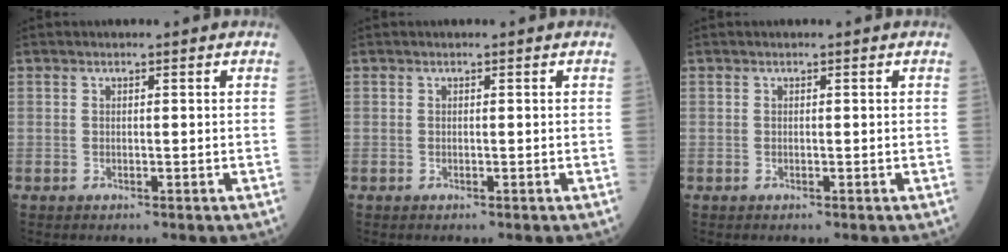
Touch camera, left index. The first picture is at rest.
{"total": 0.0}
{"total": 0.0}